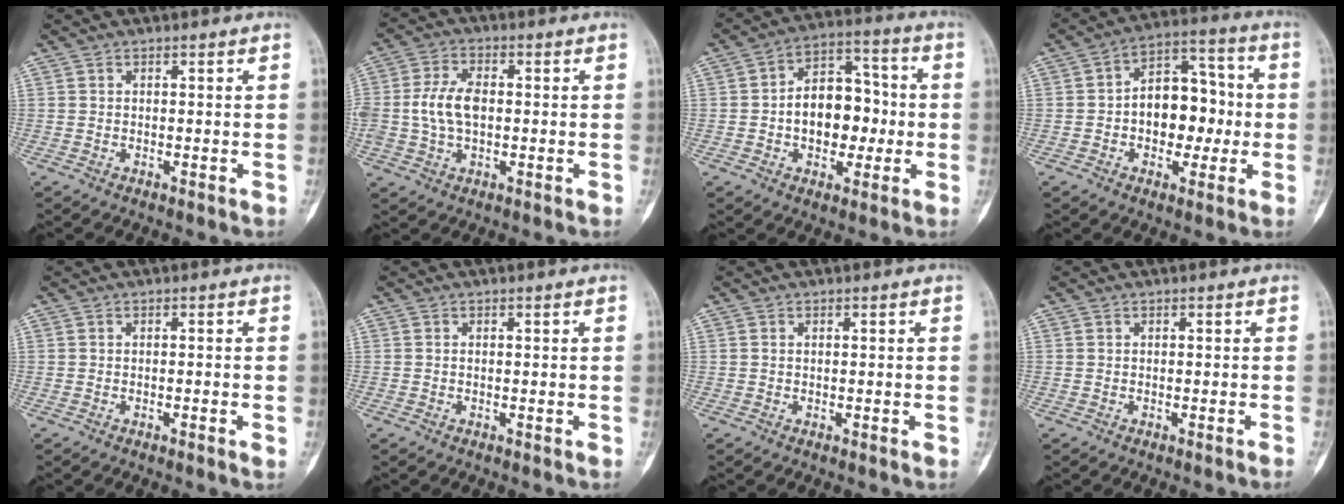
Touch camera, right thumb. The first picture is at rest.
{"total": 7.8, "force": [-0.1, 4.7, 6.3], "torque": [-0.128, 0.012, -0.002]}
{"total": 13.3, "force": [-1.1, 9.1, 9.7], "torque": [-0.102, 0.038, -0.020]}
{"total": 13.3, "force": [-0.9, 8.9, 9.8], "torque": [-0.099, 0.040, -0.018]}
{"total": 1.8, "force": [-0.6, 0.2, 1.6], "torque": [-0.034, -0.001, -0.009]}
{"total": 0.0}
{"total": 0.0}
{"total": 0.8, "force": [-0.6, -0.2, 0.5], "torque": [-0.011, 0.008, -0.005]}